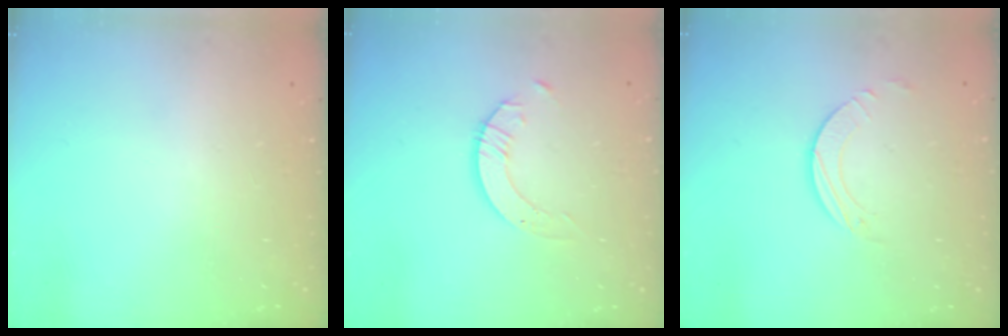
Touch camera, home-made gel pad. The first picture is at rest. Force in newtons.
{"total": 2.7, "press": 2.7, "slide": 0.2}
{"total": 1.9, "press": 1.9, "slide": 0.1}